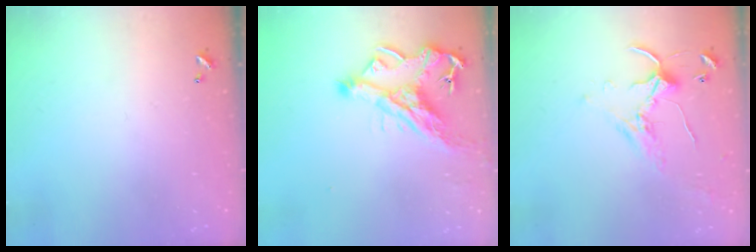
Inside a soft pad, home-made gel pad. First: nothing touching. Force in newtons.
{"total": 10.3, "press": 10.2, "slide": 1.7}
{"total": 1.5, "press": 1.5, "slide": 0.3}